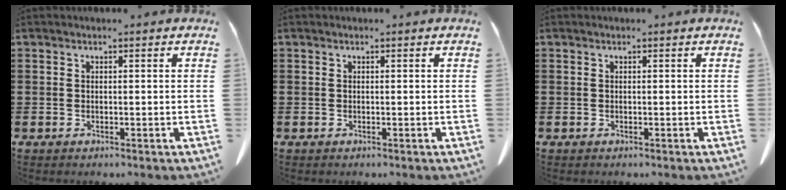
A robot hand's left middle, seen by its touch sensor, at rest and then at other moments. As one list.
[{"total": 0.0}, {"total": 0.0}]